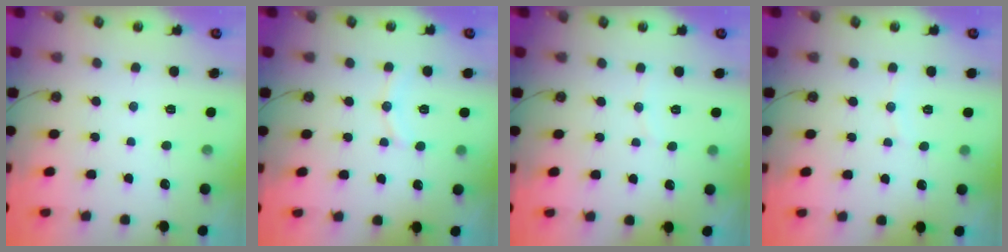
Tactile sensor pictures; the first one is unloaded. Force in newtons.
{"total": 6.7, "press": 6.4, "slide": 1.9}
{"total": 3.4, "press": 3.3, "slide": 0.4}
{"total": 2.4, "press": 2.3, "slide": 0.3}